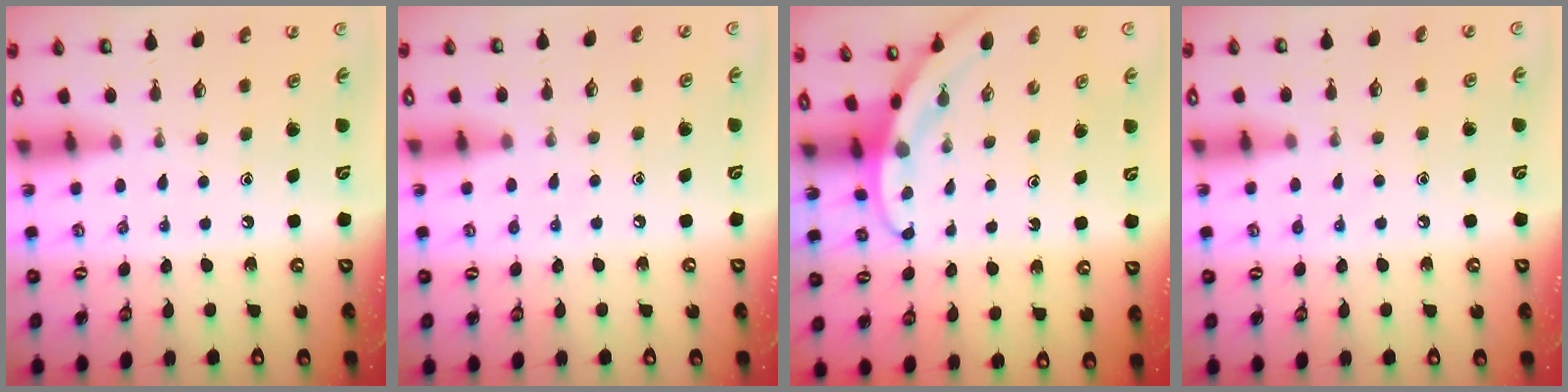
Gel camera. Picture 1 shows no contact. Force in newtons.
{"total": 2.3, "press": 2.3, "slide": 0.3}
{"total": 2.7, "press": 2.7, "slide": 0.0}
{"total": 5.2, "press": 5.1, "slide": 0.9}